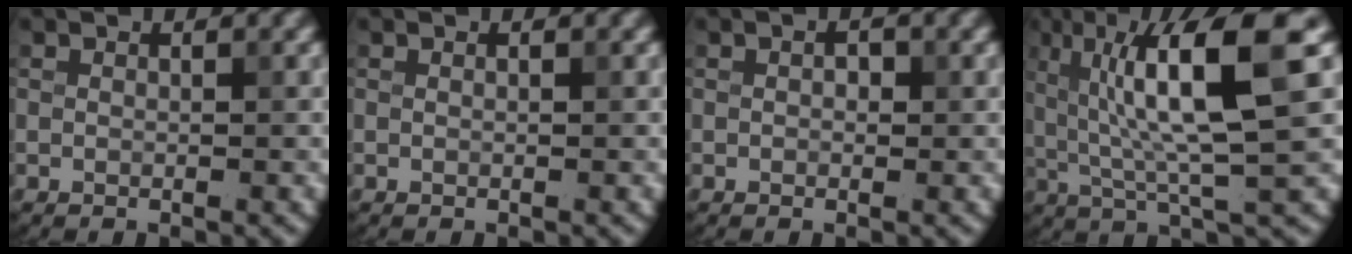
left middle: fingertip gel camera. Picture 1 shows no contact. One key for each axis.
{"total": 0.0}
{"total": 0.9, "fx": 0.1, "fy": 0.6, "fz": 0.7, "tx": -0.008, "ty": 0.000, "tz": 0.001}
{"total": 10.3, "fx": 2.4, "fy": 2.0, "fz": 9.8, "tx": -0.156, "ty": 0.007, "tz": 0.044}